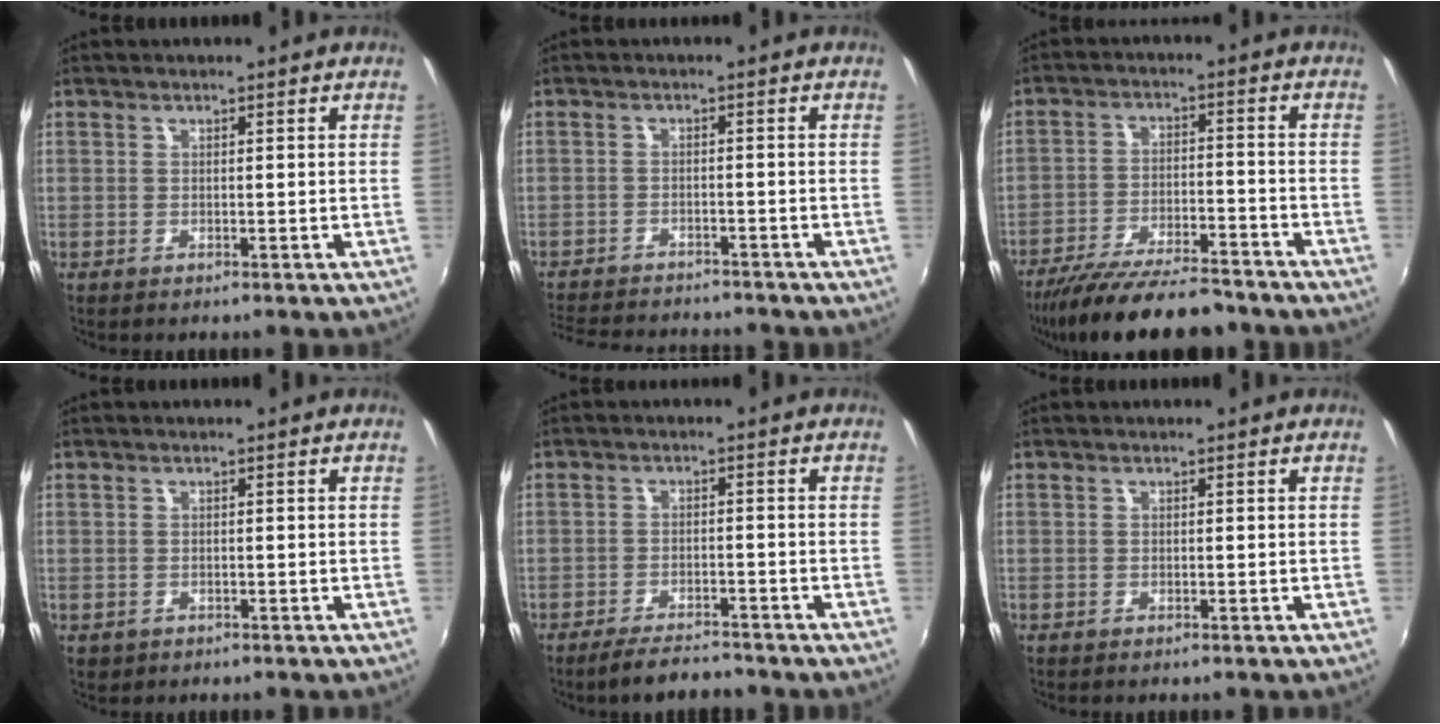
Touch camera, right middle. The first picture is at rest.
{"total": 12.0, "force": [-10.8, 3.1, 4.3], "torque": [-0.106, -0.010, -0.164]}
{"total": 16.5, "force": [-14.2, 3.2, 7.8], "torque": [-0.159, -0.025, -0.224]}
{"total": 1.1, "force": [-0.3, 1.0, 0.4], "torque": [-0.009, -0.002, -0.002]}
{"total": 5.9, "force": [-5.2, 1.3, 2.4], "torque": [-0.060, -0.005, -0.085]}
{"total": 0.0}